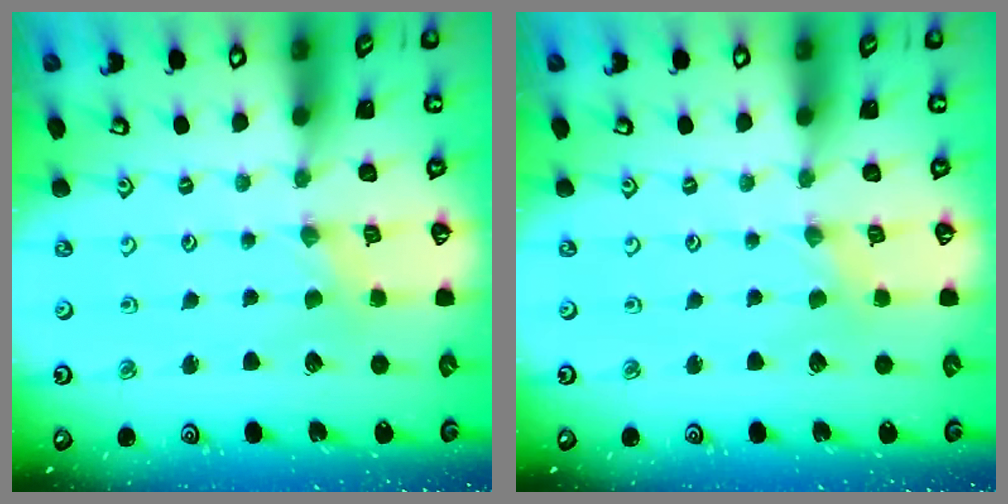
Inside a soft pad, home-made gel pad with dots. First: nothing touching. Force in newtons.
{"total": 0.0}